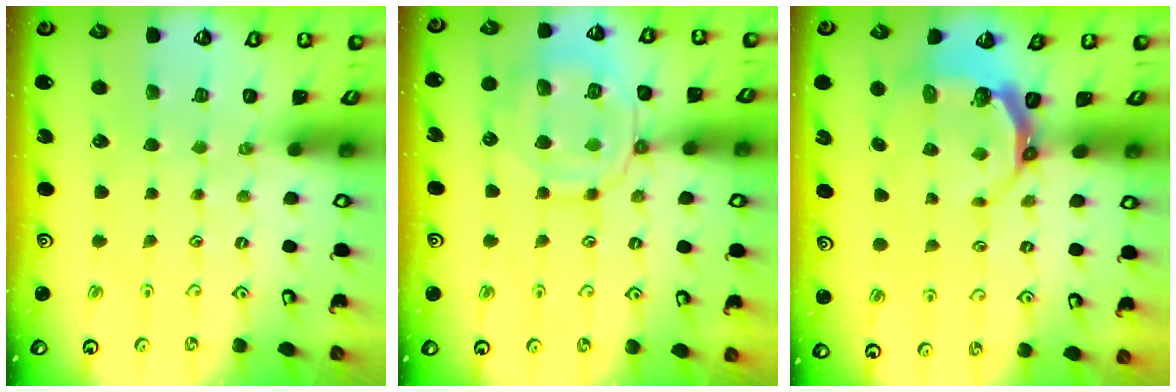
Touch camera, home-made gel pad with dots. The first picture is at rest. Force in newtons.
{"total": 12.9, "press": 12.8, "slide": 1.3}
{"total": 5.8, "press": 4.8, "slide": 3.3}